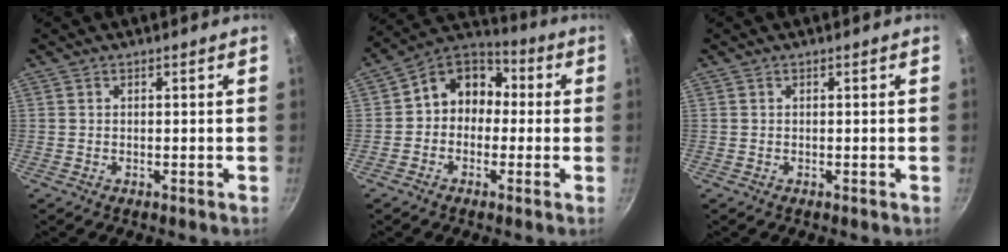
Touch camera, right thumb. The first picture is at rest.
{"total": 10.7, "force": [-0.1, 8.9, 5.9], "torque": [-0.047, 0.042, -0.030]}
{"total": 0.0}